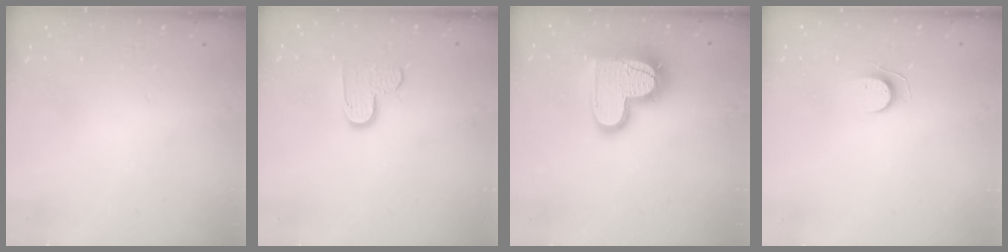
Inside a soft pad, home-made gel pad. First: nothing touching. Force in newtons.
{"total": 7.4, "press": 7.4, "slide": 0.4}
{"total": 17.0, "press": 16.9, "slide": 1.1}
{"total": 5.6, "press": 5.6, "slide": 0.6}